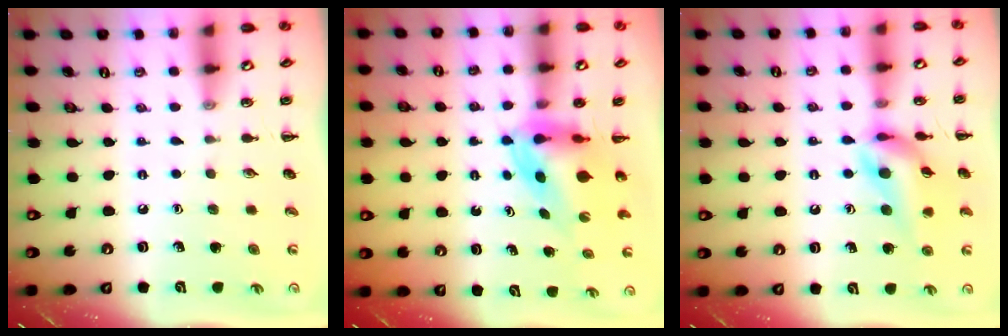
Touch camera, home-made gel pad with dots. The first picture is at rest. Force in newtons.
{"total": 5.7, "press": 5.7, "slide": 0.8}
{"total": 13.6, "press": 13.3, "slide": 2.7}